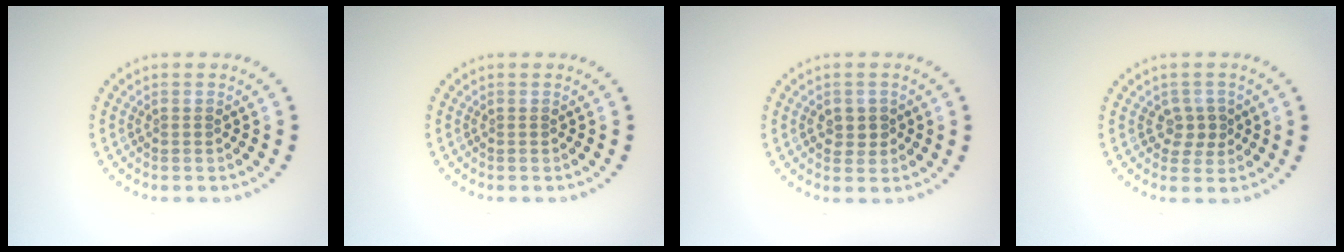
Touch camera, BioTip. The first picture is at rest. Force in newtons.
{"total": 0.0}
{"total": 1.5, "press": 1.5, "slide": 0.2}
{"total": 2.0, "press": 1.8, "slide": 0.9}